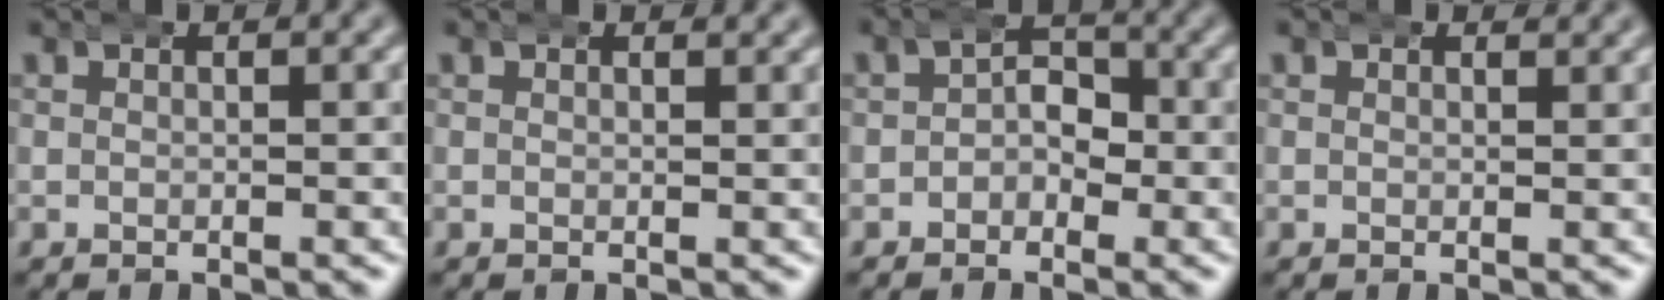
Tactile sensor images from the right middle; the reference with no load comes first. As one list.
[{"total": 0.8, "force": [0.8, 0.1, 0.1], "torque": [0.001, -0.003, 0.010]}, {"total": 2.8, "force": [-0.5, 2.3, 1.4], "torque": [-0.009, 0.002, -0.018]}, {"total": 0.8, "force": [0.8, 0.1, 0.0], "torque": [0.003, -0.004, 0.010]}]